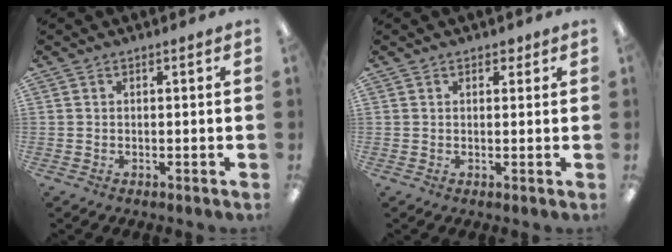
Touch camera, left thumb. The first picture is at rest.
{"total": 1.8, "force": [1.1, 1.3, 0.7], "torque": [0.002, -0.003, 0.016]}